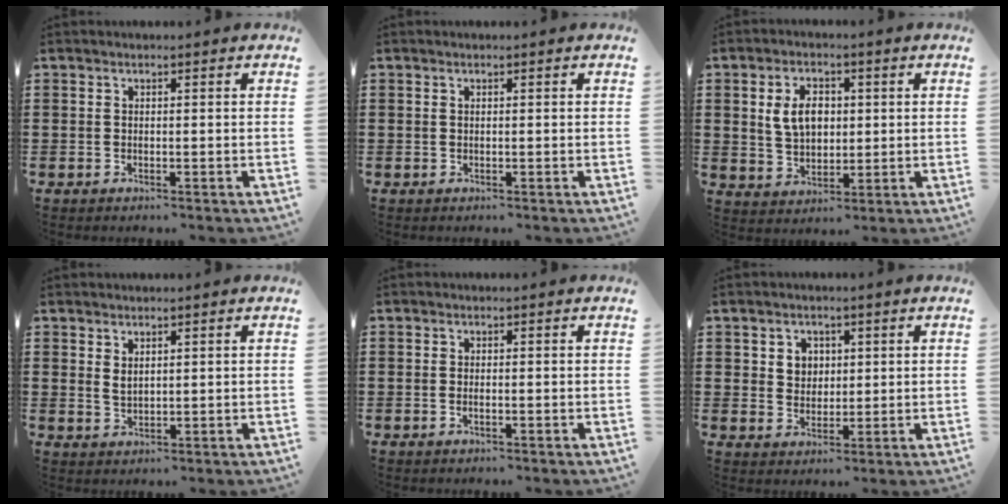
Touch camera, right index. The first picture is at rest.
{"total": 0.0}
{"total": 6.0, "force": [1.1, 4.0, 4.3], "torque": [-0.095, 0.010, 0.013]}
{"total": 1.8, "force": [1.3, 0.8, 1.0], "torque": [-0.021, 0.003, 0.023]}
{"total": 0.6, "force": [-0.3, 0.2, 0.5], "torque": [-0.010, -0.003, -0.005]}
{"total": 3.1, "force": [1.1, 2.8, 0.8], "torque": [-0.028, 0.012, 0.019]}